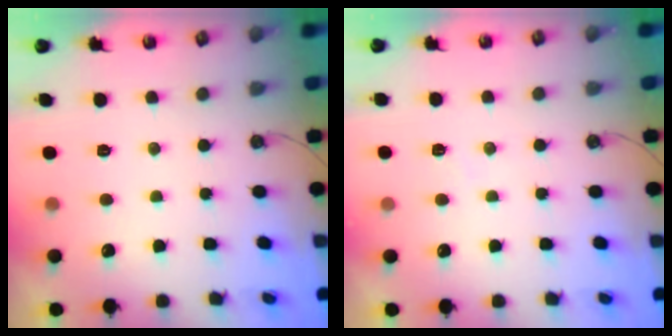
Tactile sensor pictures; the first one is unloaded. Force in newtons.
{"total": 3.4, "press": 3.3, "slide": 0.6}